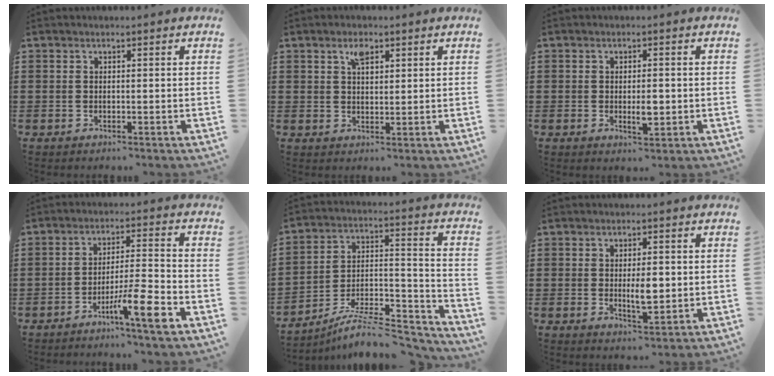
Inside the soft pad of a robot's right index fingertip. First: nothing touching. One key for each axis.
{"total": 2.8, "fx": 1.6, "fy": 1.3, "fz": 1.9, "tx": -0.035, "ty": 0.002, "tz": 0.026}
{"total": 3.0, "fx": -0.4, "fy": 0.9, "fz": 2.8, "tx": -0.049, "ty": 0.001, "tz": -0.006}
{"total": 8.4, "fx": -5.2, "fy": 0.5, "fz": 6.6, "tx": -0.110, "ty": 0.000, "tz": -0.091}
{"total": 9.1, "fx": -7.9, "fy": 2.0, "fz": 4.2, "tx": -0.065, "ty": 0.016, "tz": -0.154}
{"total": 4.5, "fx": 0.0, "fy": 1.6, "fz": 4.2, "tx": -0.068, "ty": 0.000, "tz": -0.002}